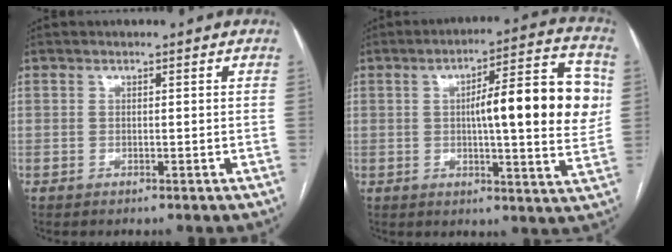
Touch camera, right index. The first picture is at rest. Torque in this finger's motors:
{"motor_torque": [0.45, 0.14, 0.33, 0.16]}